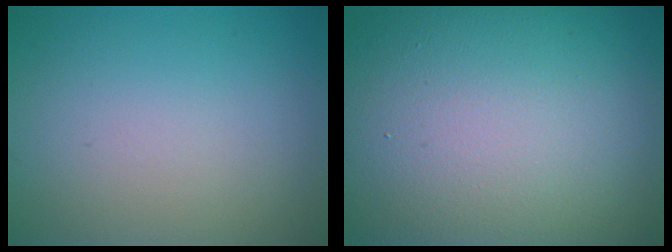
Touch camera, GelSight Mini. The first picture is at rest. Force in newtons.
{"total": 19.8, "press": 19.7, "slide": 1.1}